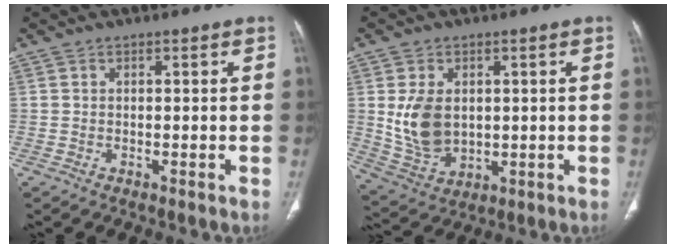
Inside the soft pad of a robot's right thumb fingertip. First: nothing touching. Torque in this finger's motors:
{"motor_torque": [0.13, 0.10, 0.52, -0.03, 0.15]}